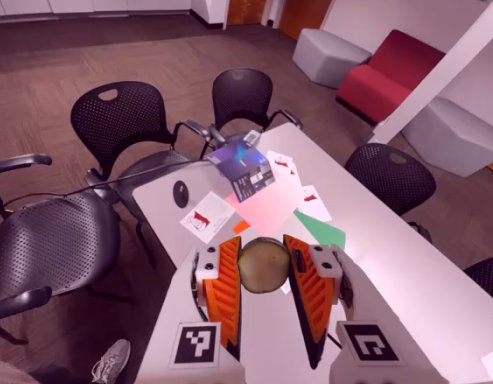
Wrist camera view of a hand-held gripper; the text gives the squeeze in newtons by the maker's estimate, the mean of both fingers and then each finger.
{"total": 15.0, "left": 15.8, "right": 14.2}